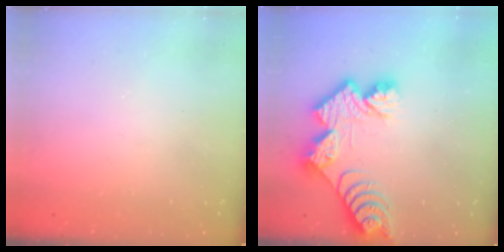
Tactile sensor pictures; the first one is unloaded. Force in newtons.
{"total": 11.5, "press": 11.4, "slide": 1.0}